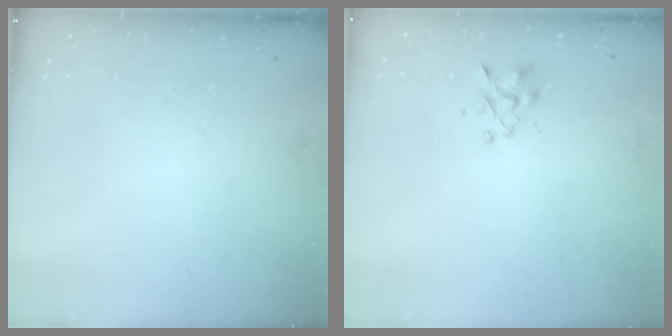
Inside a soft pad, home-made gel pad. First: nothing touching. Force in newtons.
{"total": 2.1, "press": 1.8, "slide": 0.9}